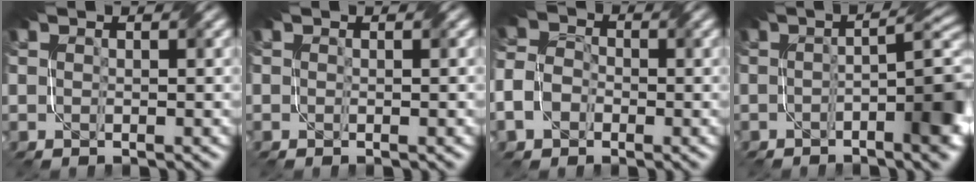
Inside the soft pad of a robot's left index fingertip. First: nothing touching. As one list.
[{"total": 0.6, "force": [-0.2, 0.1, 0.6], "torque": [-0.009, -0.006, -0.004]}, {"total": 4.4, "force": [-1.8, 3.4, 2.2], "torque": [-0.044, -0.004, -0.037]}, {"total": 8.9, "force": [-1.9, 2.0, 8.4], "torque": [-0.095, 0.004, -0.031]}]